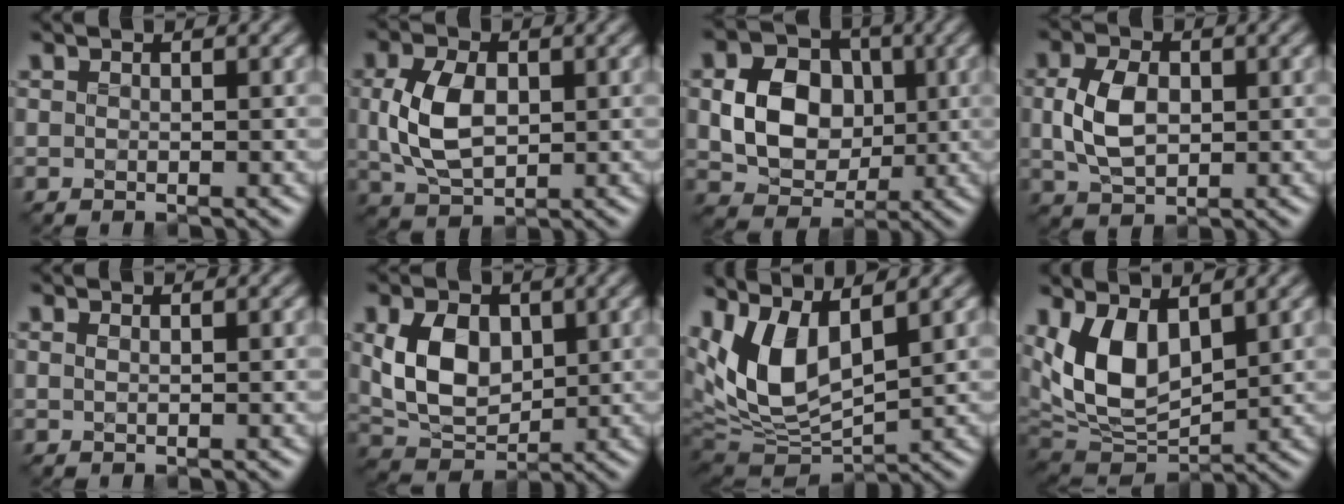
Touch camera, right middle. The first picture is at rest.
{"total": 5.5, "force": [-0.2, 3.4, 4.2], "torque": [-0.092, -0.001, -0.002]}
{"total": 6.9, "force": [-0.2, 5.5, 4.3], "torque": [-0.066, 0.005, -0.011]}
{"total": 4.6, "force": [-0.3, 3.1, 3.5], "torque": [-0.079, -0.001, -0.007]}
{"total": 0.0}
{"total": 6.1, "force": [0.5, 4.2, 4.4], "torque": [-0.085, -0.004, 0.011]}
{"total": 10.0, "force": [2.7, 5.1, 8.2], "torque": [-0.178, -0.004, 0.047]}
{"total": 8.0, "force": [1.7, 4.5, 6.3], "torque": [-0.131, -0.014, 0.026]}